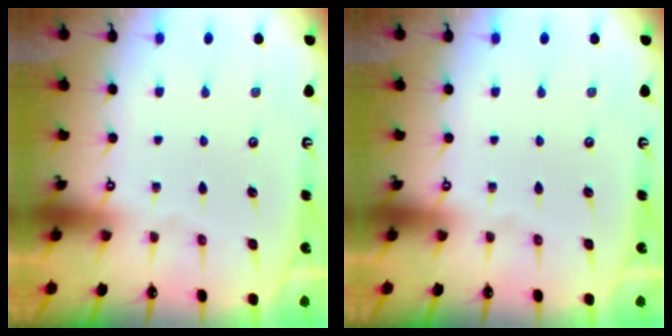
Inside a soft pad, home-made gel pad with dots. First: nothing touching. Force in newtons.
{"total": 0.0}